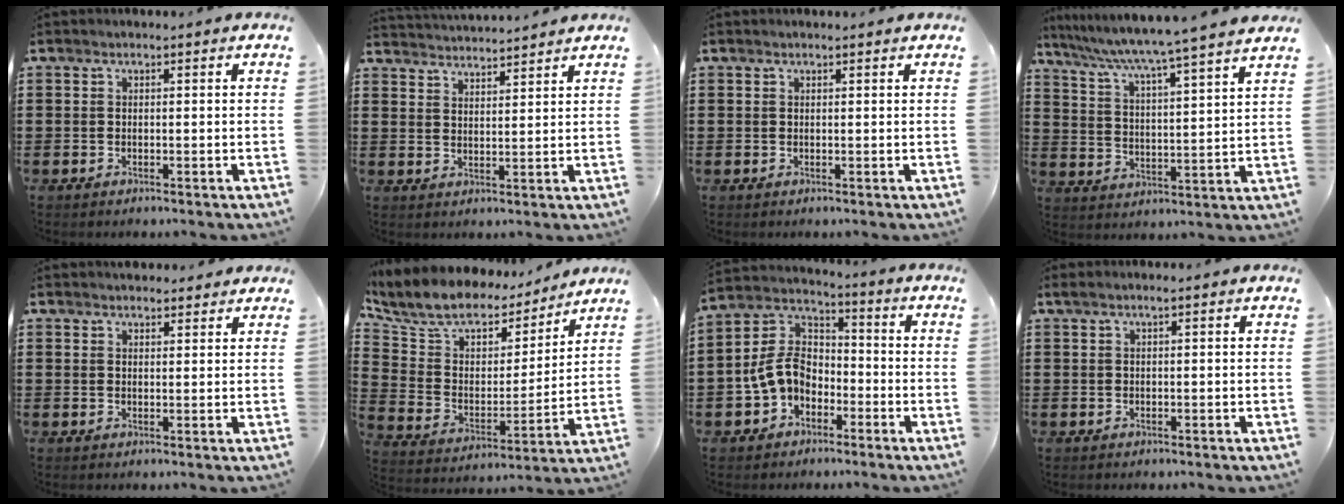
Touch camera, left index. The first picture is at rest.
{"total": 3.1, "force": [3.1, -0.5, -0.4], "torque": [-0.004, -0.017, 0.055]}
{"total": 0.5, "force": [0.4, 0.0, 0.3], "torque": [-0.006, -0.001, 0.009]}
{"total": 5.2, "force": [4.5, -1.3, 2.2], "torque": [-0.064, -0.043, 0.066]}
{"total": 2.3, "force": [2.2, 0.5, 0.1], "torque": [-0.007, 0.000, 0.043]}
{"total": 9.3, "force": [7.8, 4.2, 3.0], "torque": [-0.095, -0.048, 0.133]}
{"total": 8.0, "force": [-2.8, 5.8, 4.8], "torque": [-0.134, 0.001, -0.064]}
{"total": 0.8, "force": [0.3, 0.0, 0.8], "torque": [-0.013, -0.001, 0.007]}